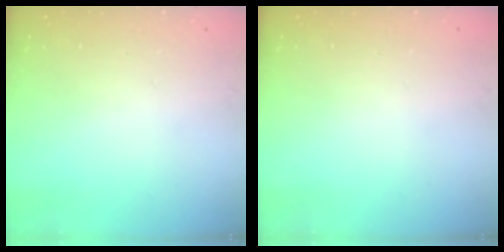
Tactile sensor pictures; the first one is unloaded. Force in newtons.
{"total": 0.0}